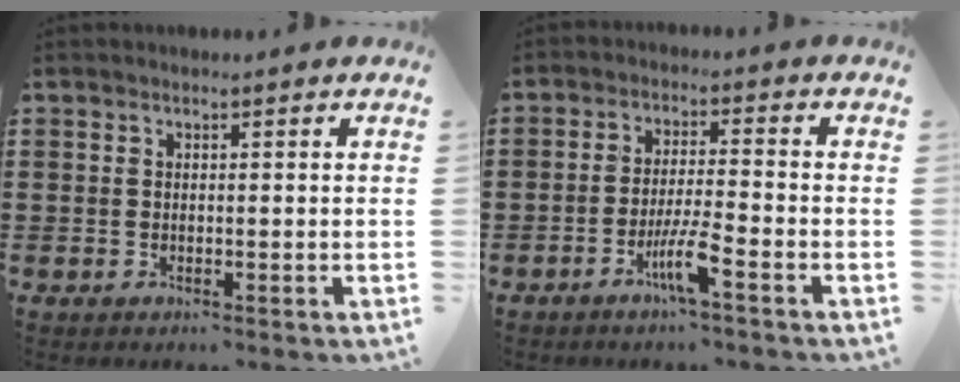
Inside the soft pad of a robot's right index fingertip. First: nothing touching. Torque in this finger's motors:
{"motor_torque": [2.14, 0.00, 0.30, 0.17]}